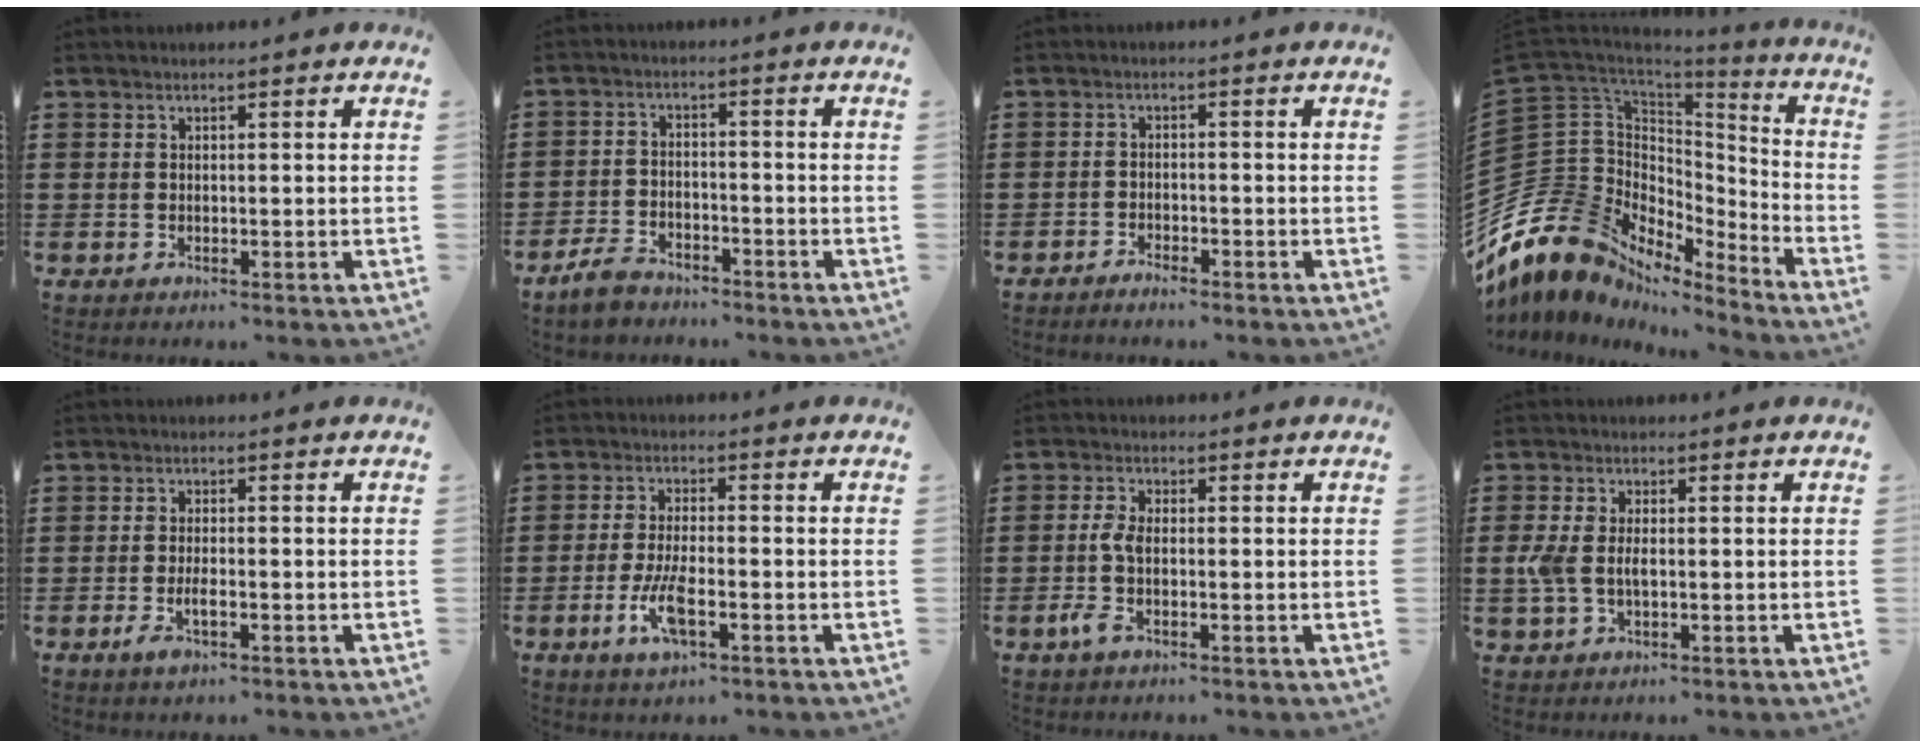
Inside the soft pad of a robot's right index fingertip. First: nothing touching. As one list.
[{"total": 3.9, "force": [-3.6, 1.3, 1.0], "torque": [-0.036, 0.005, -0.076]}, {"total": 2.9, "force": [-2.8, 0.4, 0.3], "torque": [-0.013, 0.003, -0.059]}, {"total": 15.0, "force": [-6.4, 11.5, 7.1], "torque": [-0.208, -0.024, -0.113]}, {"total": 3.2, "force": [-1.3, 0.8, 2.8], "torque": [-0.054, -0.003, -0.025]}, {"total": 6.2, "force": [-2.5, 1.8, 5.4], "torque": [-0.121, -0.014, -0.049]}, {"total": 3.7, "force": [-1.0, 1.2, 3.3], "torque": [-0.088, -0.008, -0.025]}, {"total": 3.8, "force": [-0.3, 2.1, 3.1], "torque": [-0.082, -0.003, -0.013]}]